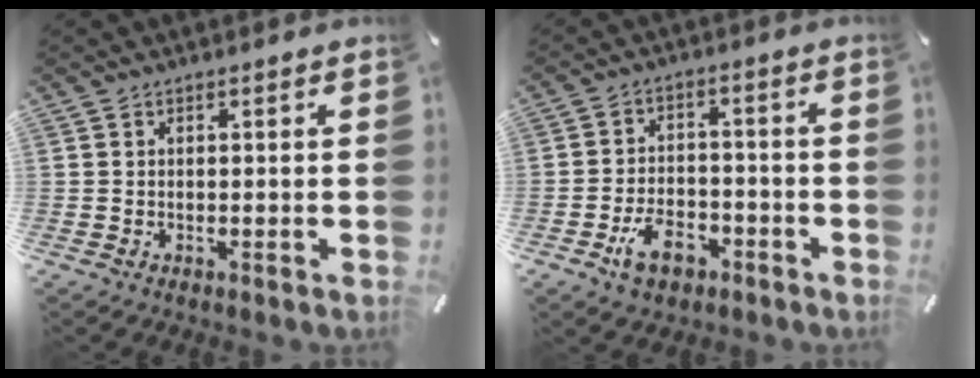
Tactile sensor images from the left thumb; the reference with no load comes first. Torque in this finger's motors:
{"motor_torque": [-0.02, 0.82, 0.22, 0.00, 0.20]}